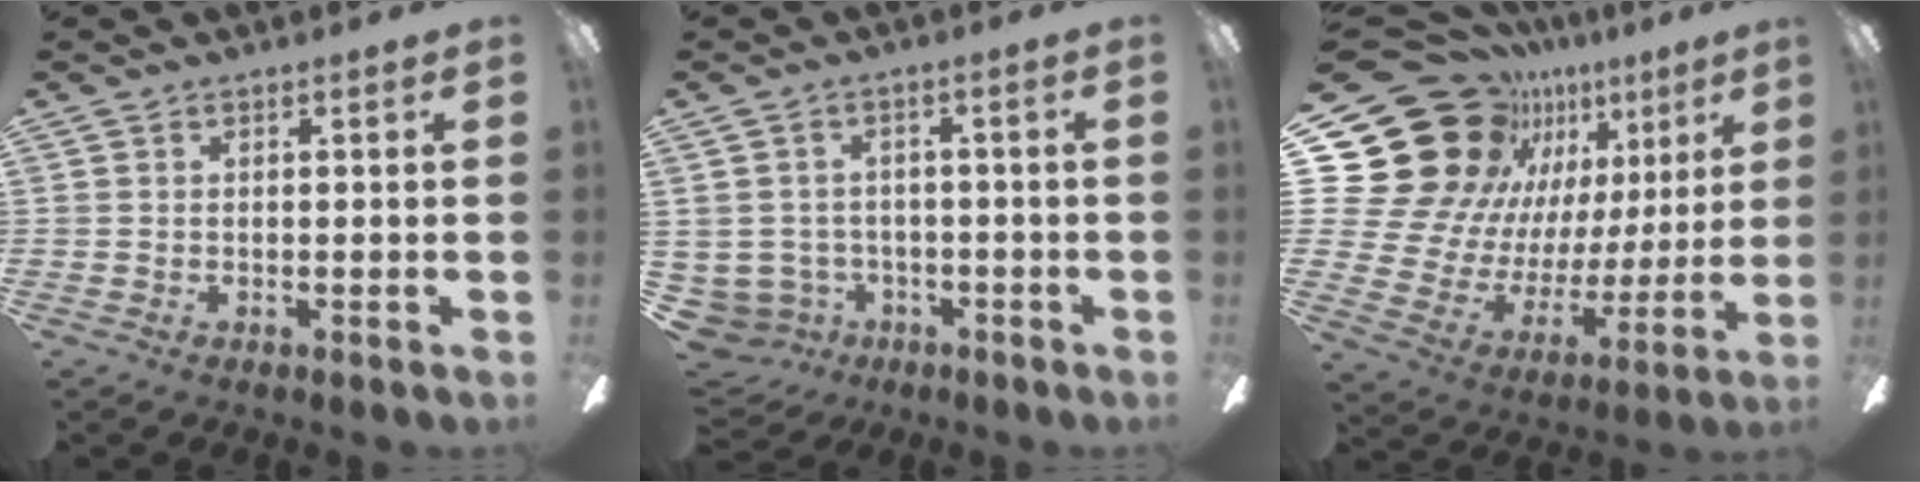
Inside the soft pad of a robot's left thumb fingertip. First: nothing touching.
{"total": 5.0, "force": [-1.1, 4.8, 0.9], "torque": [-0.059, -0.003, -0.020]}
{"total": 26.7, "force": [13.6, 19.2, 12.7], "torque": [-0.247, -0.102, 0.290]}